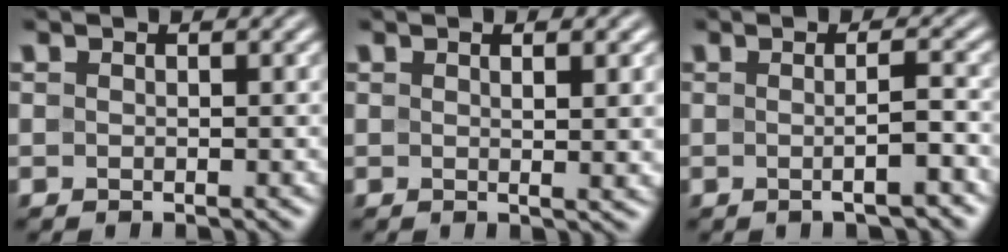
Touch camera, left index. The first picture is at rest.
{"total": 3.5, "force": [0.9, 0.9, 3.3], "torque": [-0.038, 0.003, 0.014]}
{"total": 3.5, "force": [-0.5, 0.9, 3.4], "torque": [-0.036, 0.003, -0.007]}